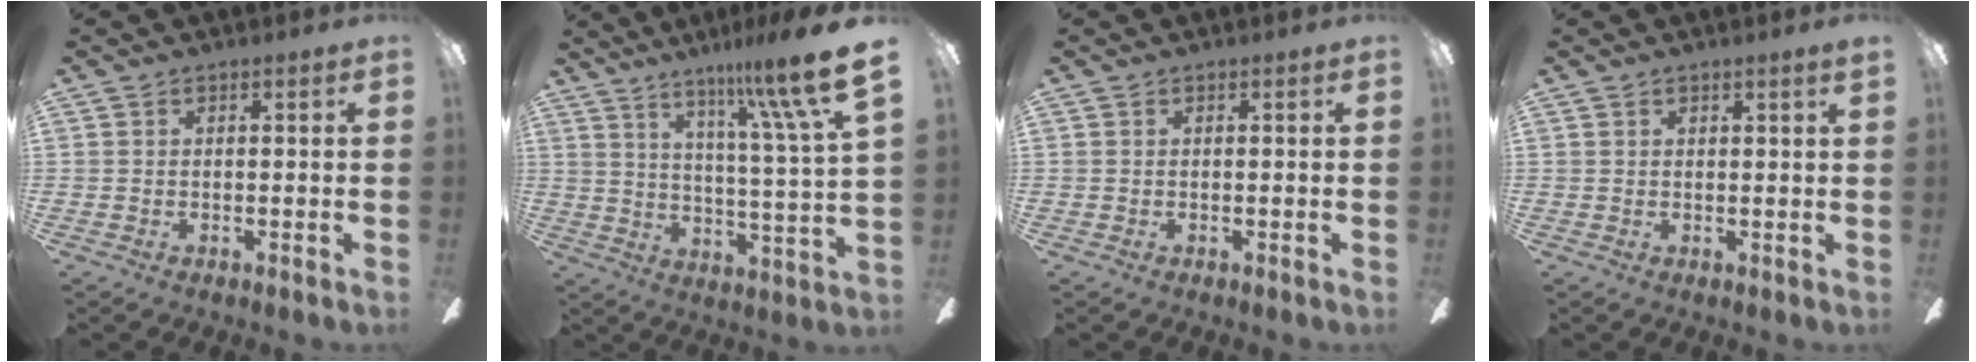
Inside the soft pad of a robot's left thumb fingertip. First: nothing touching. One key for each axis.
{"total": 15.6, "fx": 10.5, "fy": 1.1, "fz": 11.6, "tx": -0.189, "ty": -0.062, "tz": 0.156}
{"total": 0.0}
{"total": 0.9, "fx": 0.8, "fy": -0.2, "fz": 0.4, "tx": -0.008, "ty": -0.002, "tz": 0.015}